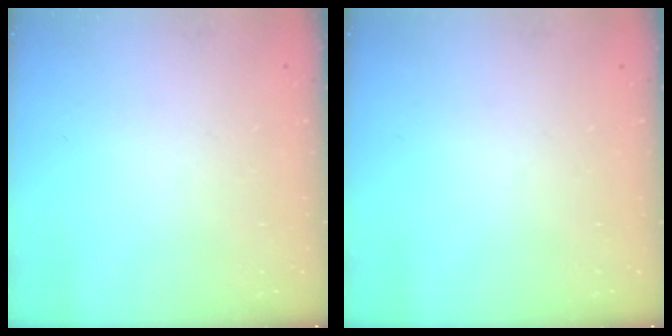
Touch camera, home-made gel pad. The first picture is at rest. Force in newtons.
{"total": 0.0}